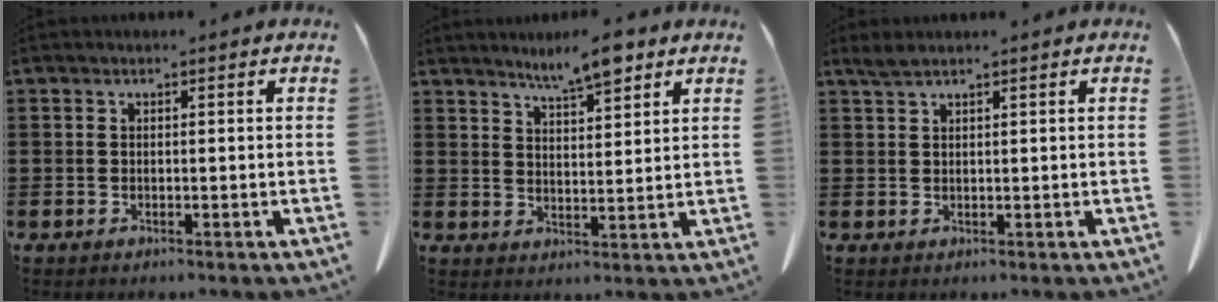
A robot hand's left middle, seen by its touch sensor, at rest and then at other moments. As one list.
[{"total": 6.4, "force": [5.2, 1.3, 3.5], "torque": [-0.070, -0.011, 0.091]}, {"total": 1.8, "force": [1.4, 0.1, 1.1], "torque": [-0.025, -0.001, 0.027]}]